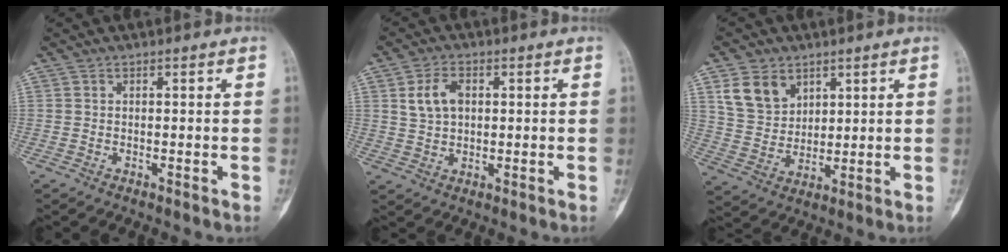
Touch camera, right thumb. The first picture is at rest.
{"total": 5.7, "force": [1.5, 3.8, 4.0], "torque": [-0.070, 0.002, 0.029]}
{"total": 9.0, "force": [4.6, 6.6, 4.1], "torque": [-0.061, -0.019, 0.099]}